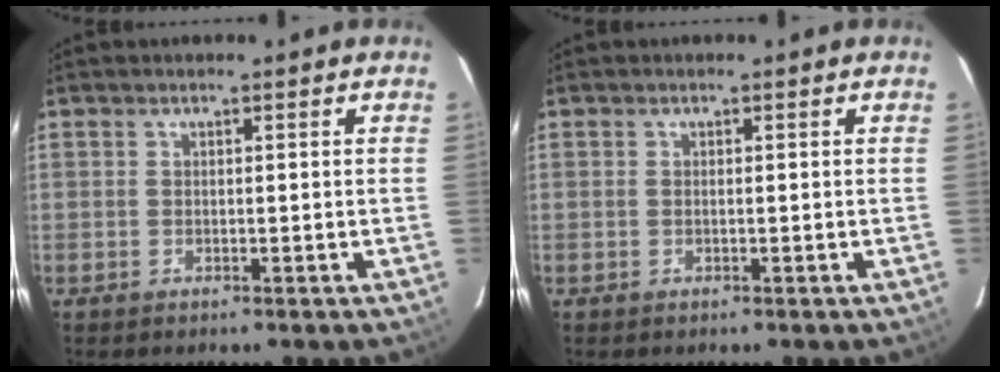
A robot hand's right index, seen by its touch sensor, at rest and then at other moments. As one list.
[{"total": 0.0}]